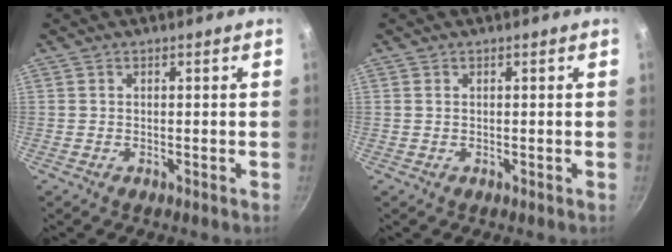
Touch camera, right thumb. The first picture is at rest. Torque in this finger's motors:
{"motor_torque": [-0.03, 0.28, -0.33, 0.15, 0.06]}